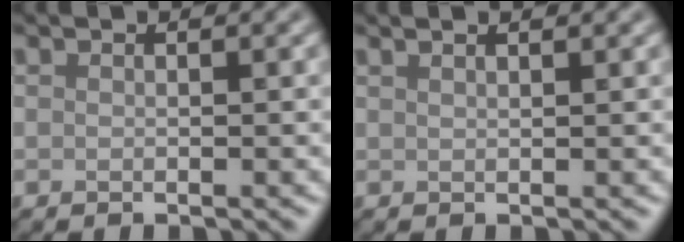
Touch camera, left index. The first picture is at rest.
{"total": 2.4, "force": [1.7, 1.0, 1.4], "torque": [-0.005, 0.005, -0.004]}